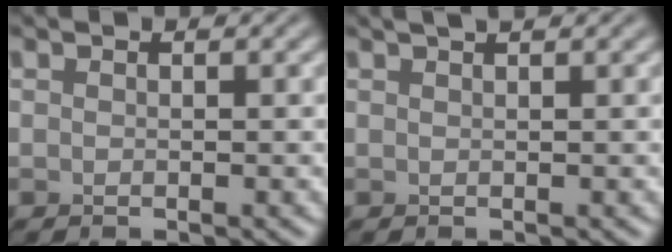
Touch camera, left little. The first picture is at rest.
{"total": 1.5, "force": [1.1, 0.4, 1.0], "torque": [-0.008, 0.000, 0.008]}